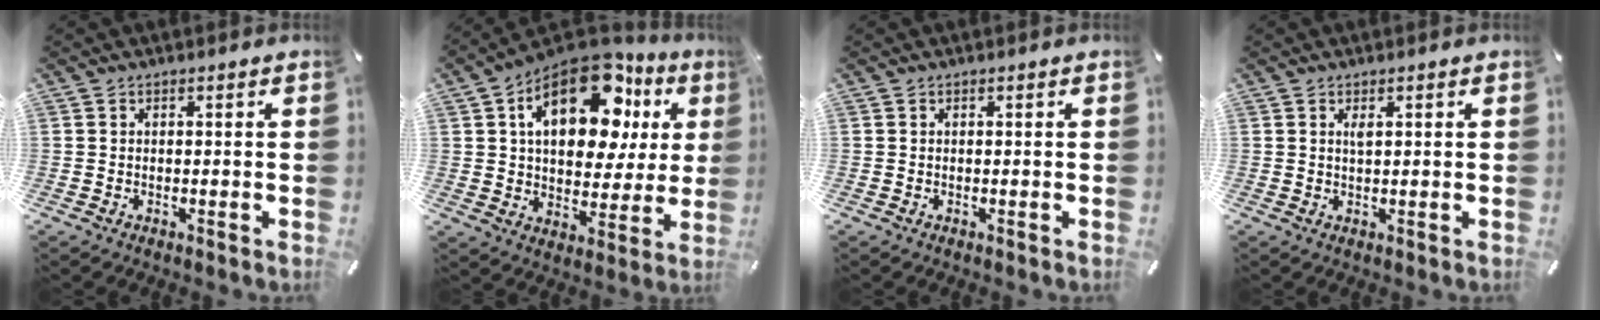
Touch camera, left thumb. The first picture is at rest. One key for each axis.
{"total": 22.8, "fx": 10.0, "fy": 12.8, "fz": 16.0, "tx": -0.247, "ty": -0.046, "tz": 0.164}
{"total": 0.0}
{"total": 1.5, "fx": 0.6, "fy": 0.4, "fz": 1.4, "tx": -0.028, "ty": 0.003, "tz": 0.008}